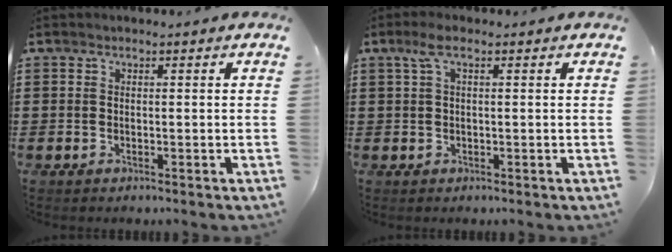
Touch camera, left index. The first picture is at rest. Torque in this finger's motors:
{"motor_torque": [1.15, -0.99, 0.47, 0.08]}